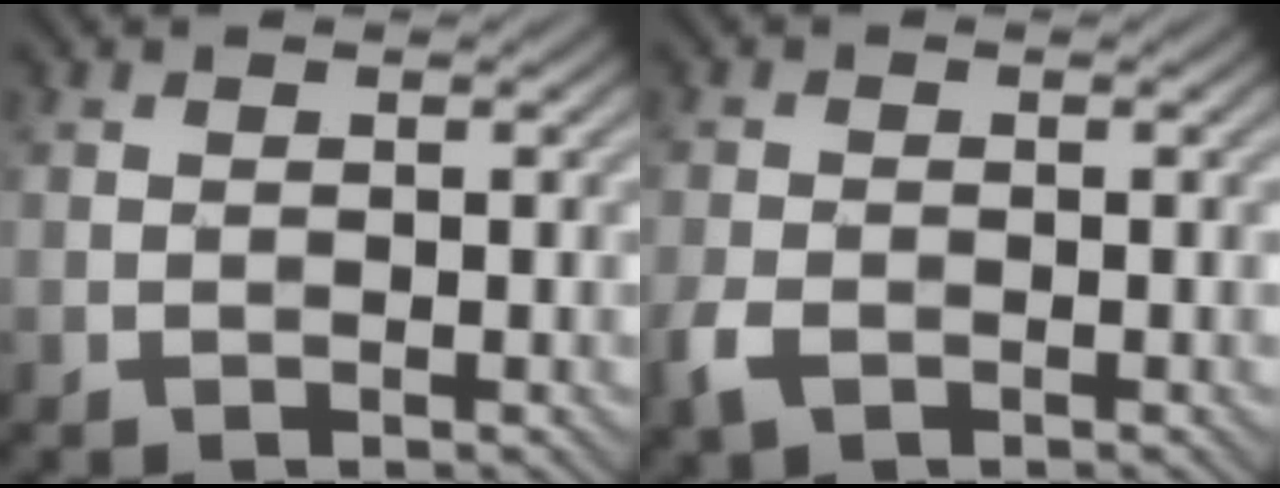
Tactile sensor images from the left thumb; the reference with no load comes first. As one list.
[{"total": 2.8, "force": [-1.5, 1.6, 1.7], "torque": [-0.047, -0.006, -0.034]}]